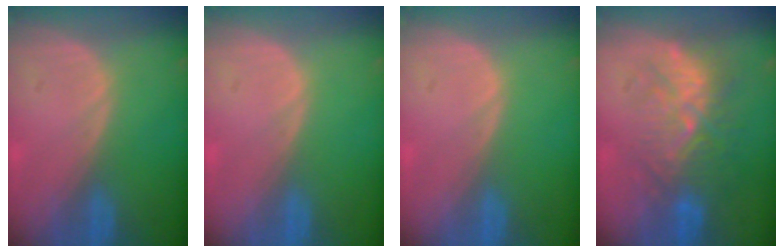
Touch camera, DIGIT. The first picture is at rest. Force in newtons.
{"total": 0.0}
{"total": 0.0}
{"total": 9.1, "press": 8.7, "slide": 2.7}